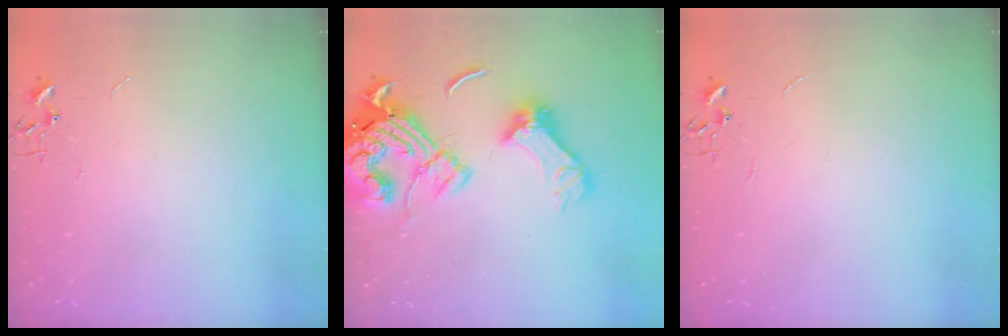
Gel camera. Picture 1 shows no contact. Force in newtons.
{"total": 22.0, "press": 21.8, "slide": 2.6}
{"total": 0.0}